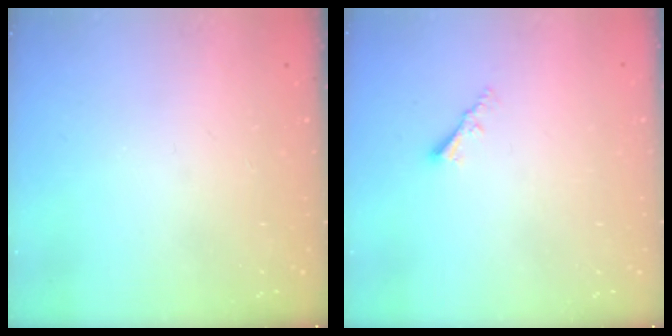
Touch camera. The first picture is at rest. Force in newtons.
{"total": 2.2, "press": 2.2, "slide": 0.4}